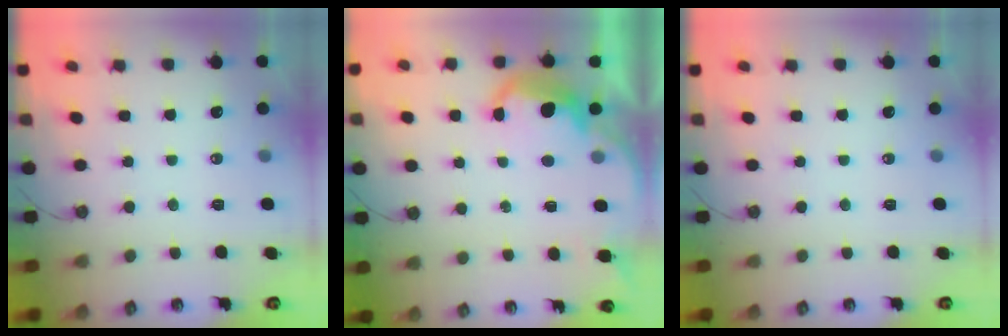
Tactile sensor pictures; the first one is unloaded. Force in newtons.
{"total": 7.4, "press": 7.3, "slide": 0.6}
{"total": 0.0}